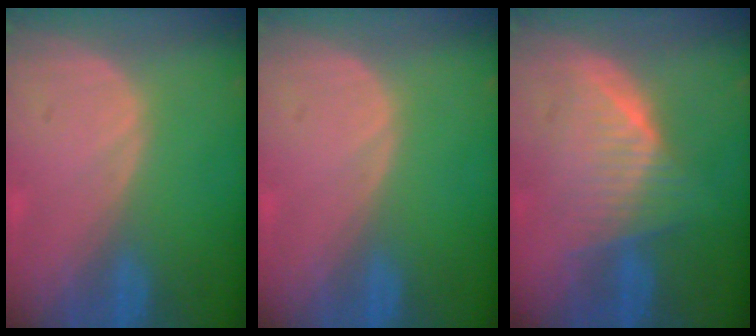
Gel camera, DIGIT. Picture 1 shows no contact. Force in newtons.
{"total": 0.0}
{"total": 6.4, "press": 6.2, "slide": 1.7}